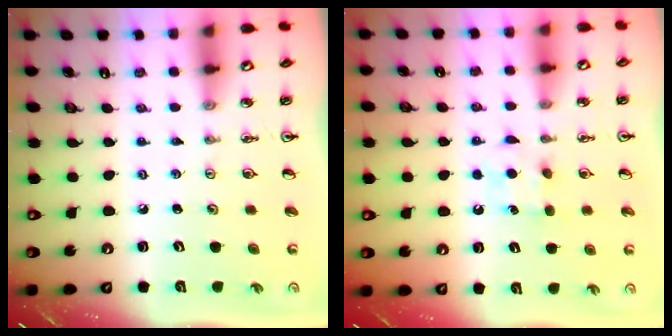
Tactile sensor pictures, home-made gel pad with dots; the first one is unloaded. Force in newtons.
{"total": 5.5, "press": 5.5, "slide": 0.6}